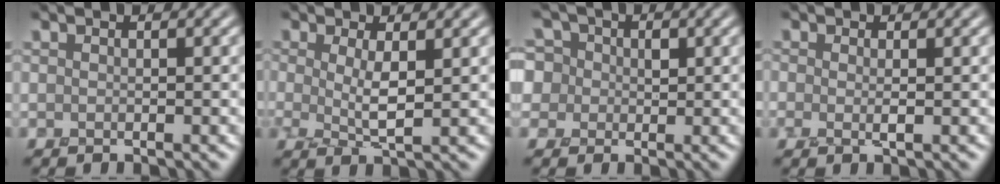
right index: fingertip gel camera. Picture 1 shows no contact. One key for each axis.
{"total": 2.3, "fx": 0.2, "fy": 0.4, "fz": 2.3, "tx": -0.050, "ty": -0.011, "tz": 0.009}
{"total": 6.4, "fx": 2.3, "fy": 5.5, "fz": 2.4, "tx": -0.043, "ty": 0.031, "tz": 0.006}
{"total": 0.8, "fx": -0.3, "fy": 0.1, "fz": 0.8, "tx": -0.019, "ty": -0.007, "tz": -0.003}